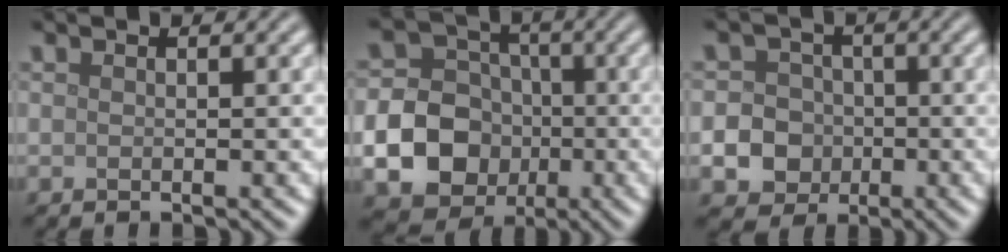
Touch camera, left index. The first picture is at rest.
{"total": 14.3, "force": [-3.5, 13.1, 4.4], "torque": [-0.113, -0.040, -0.074]}
{"total": 8.9, "force": [-2.4, 8.3, 2.2], "torque": [-0.037, -0.019, -0.068]}